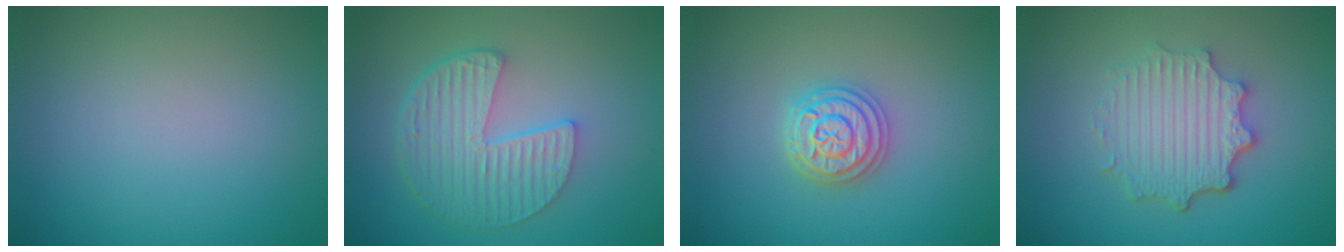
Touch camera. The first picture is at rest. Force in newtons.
{"total": 5.8, "press": 4.2, "slide": 4.0}
{"total": 3.7, "press": 3.7, "slide": 0.6}
{"total": 4.9, "press": 3.8, "slide": 3.0}